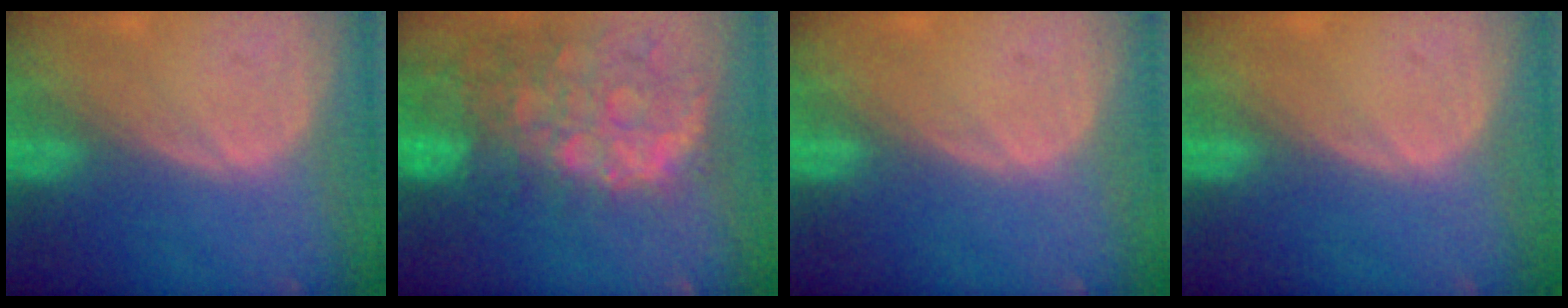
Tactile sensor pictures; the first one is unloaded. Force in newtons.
{"total": 13.9, "press": 11.3, "slide": 8.1}
{"total": 0.0}
{"total": 0.0}